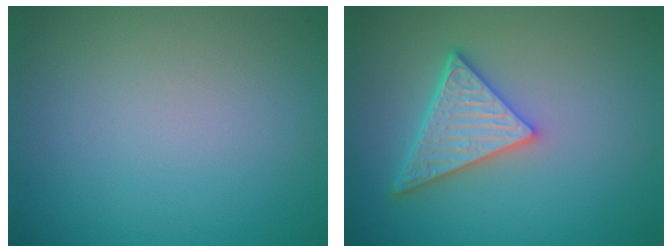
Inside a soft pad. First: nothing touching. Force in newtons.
{"total": 4.8, "press": 4.2, "slide": 2.4}